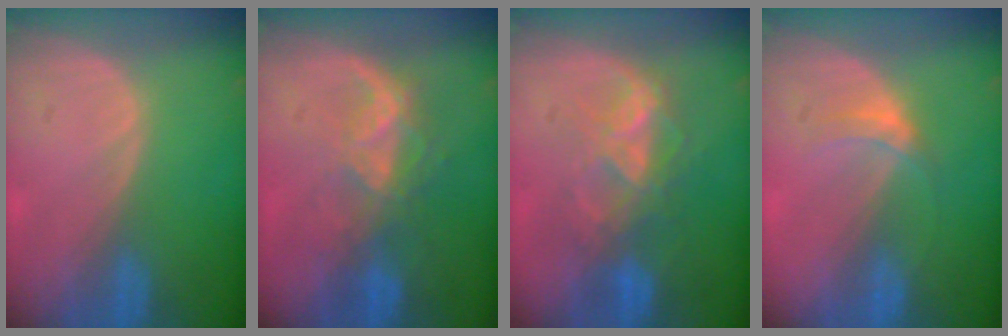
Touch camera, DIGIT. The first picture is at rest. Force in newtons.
{"total": 6.5, "press": 5.9, "slide": 2.8}
{"total": 7.0, "press": 6.7, "slide": 2.2}
{"total": 2.9, "press": 2.5, "slide": 1.5}